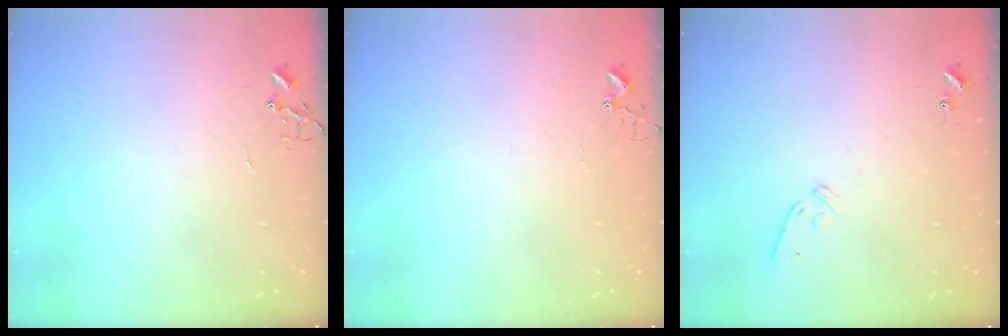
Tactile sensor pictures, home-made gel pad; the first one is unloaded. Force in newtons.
{"total": 2.7, "press": 2.7, "slide": 0.3}
{"total": 8.0, "press": 7.9, "slide": 0.7}